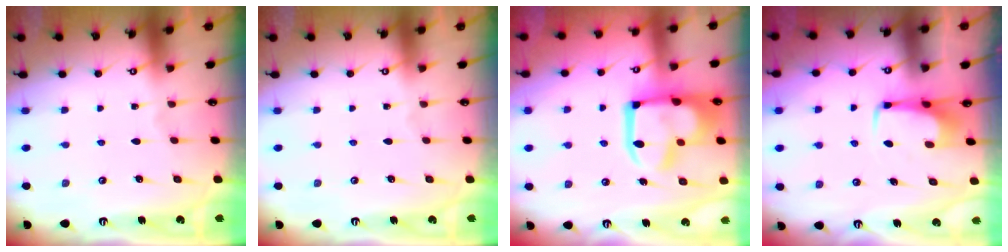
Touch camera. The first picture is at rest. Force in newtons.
{"total": 0.0}
{"total": 18.1, "press": 18.0, "slide": 1.8}
{"total": 2.9, "press": 2.9, "slide": 0.4}